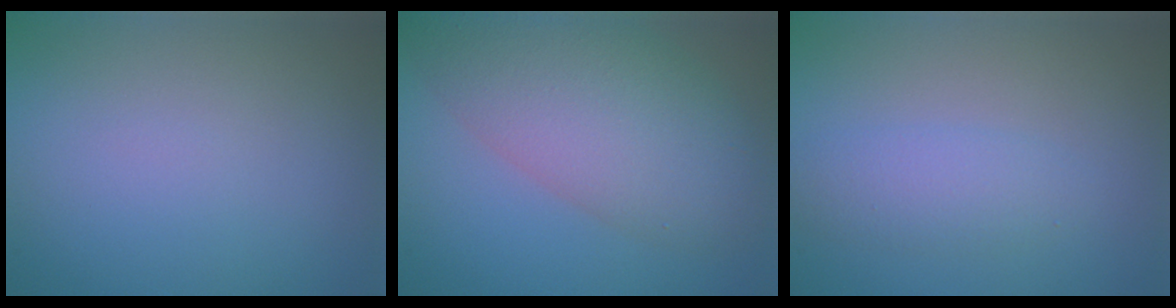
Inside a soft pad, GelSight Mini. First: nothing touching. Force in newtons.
{"total": 8.9, "press": 8.8, "slide": 0.7}
{"total": 2.4, "press": 2.4, "slide": 0.0}